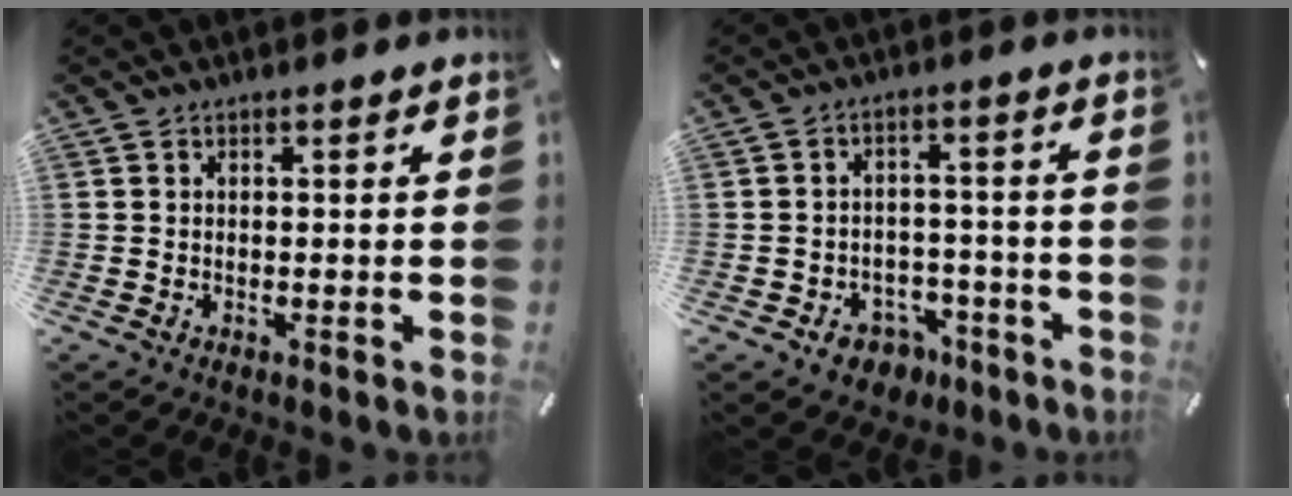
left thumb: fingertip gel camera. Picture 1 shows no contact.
{"total": 6.1, "force": [-3.2, 4.9, 1.9], "torque": [-0.036, 0.027, -0.054]}